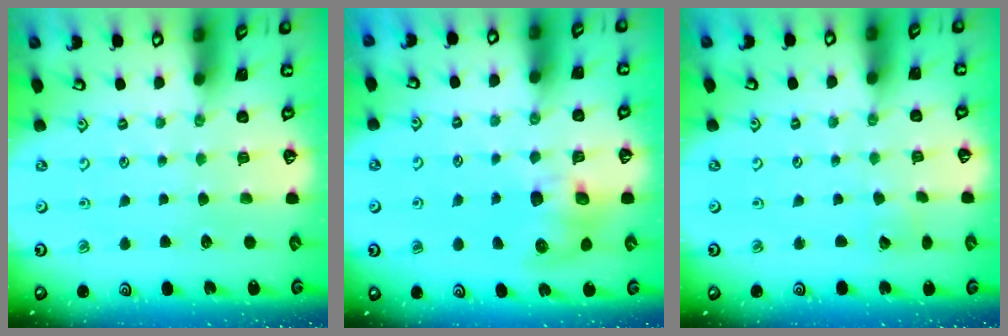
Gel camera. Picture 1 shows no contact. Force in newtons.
{"total": 9.2, "press": 9.1, "slide": 1.2}
{"total": 2.1, "press": 2.1, "slide": 0.2}